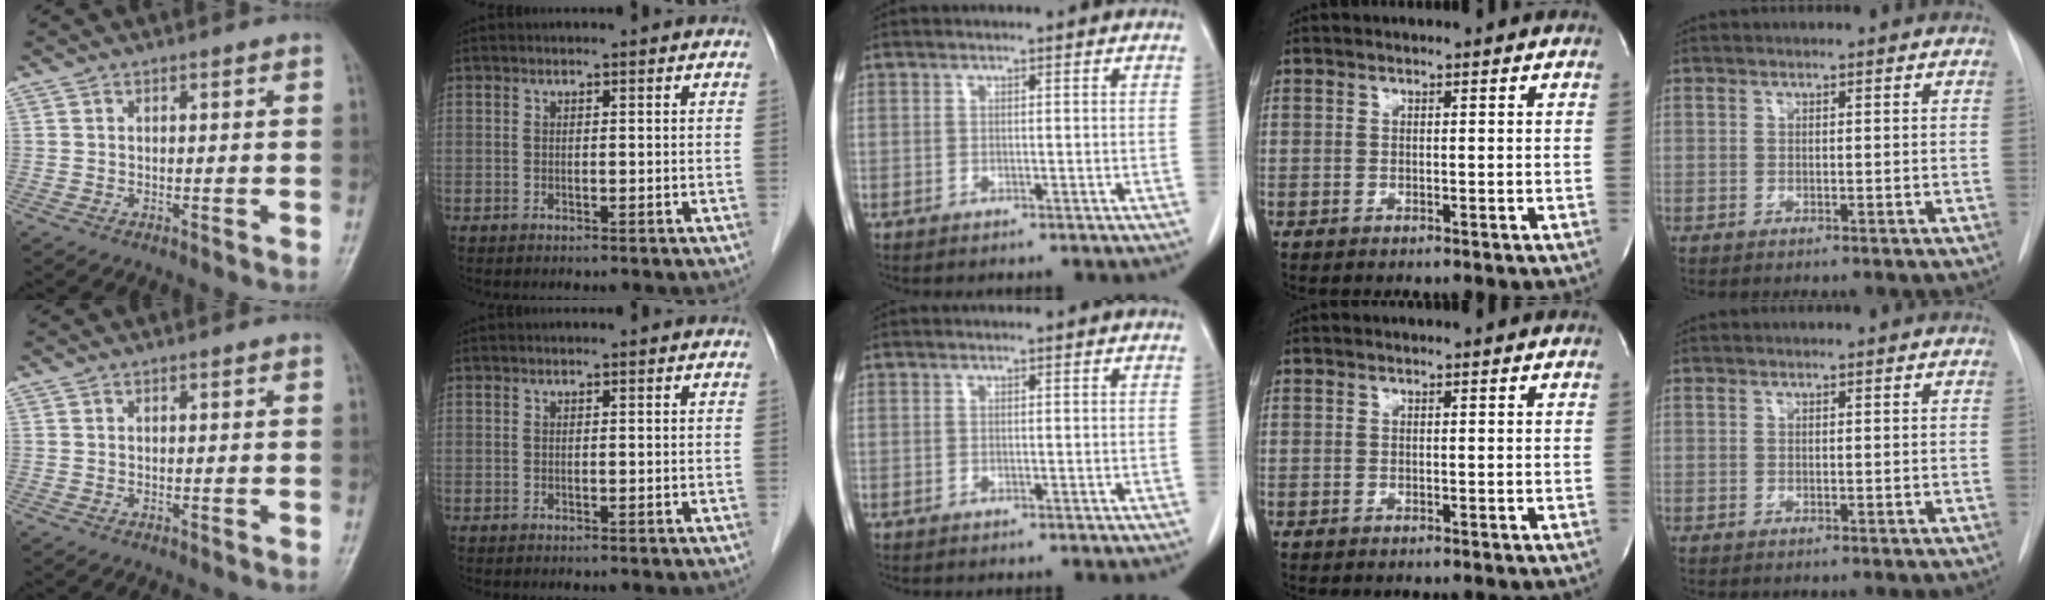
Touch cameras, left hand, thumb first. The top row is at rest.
{}